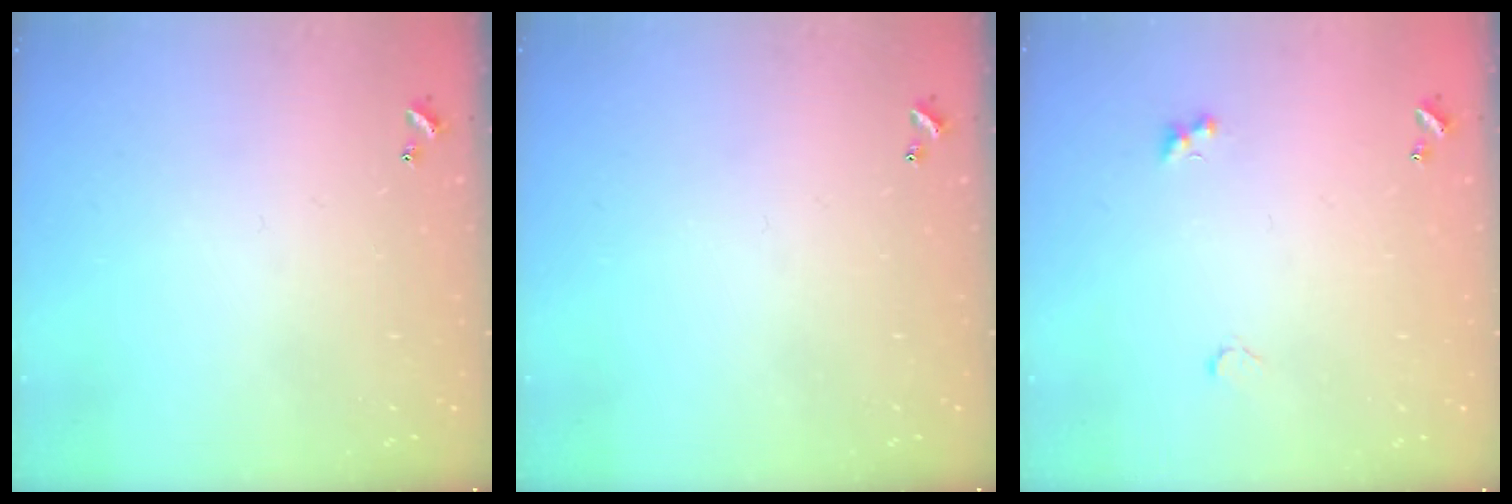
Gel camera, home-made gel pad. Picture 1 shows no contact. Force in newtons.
{"total": 0.0}
{"total": 2.8, "press": 2.7, "slide": 0.6}